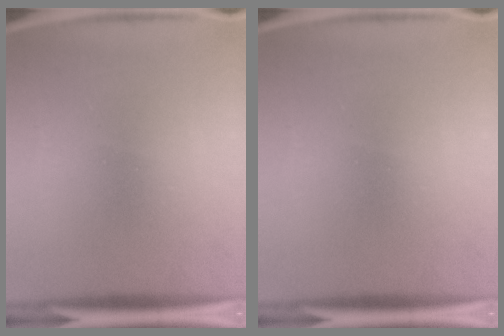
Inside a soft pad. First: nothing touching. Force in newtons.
{"total": 0.0}